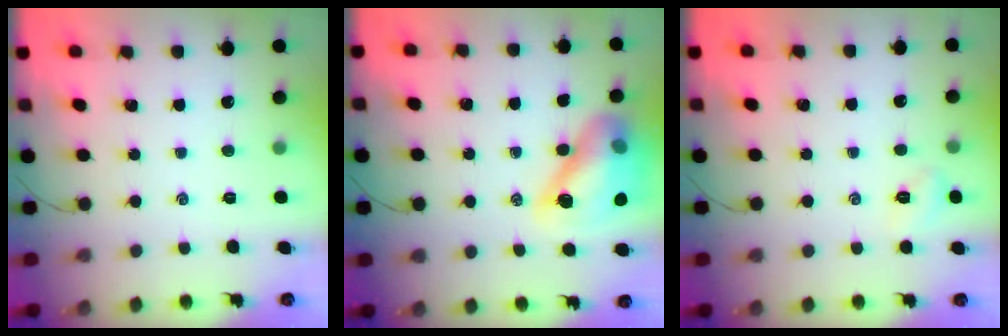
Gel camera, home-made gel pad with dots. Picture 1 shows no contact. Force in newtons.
{"total": 15.5, "press": 14.9, "slide": 4.1}
{"total": 4.4, "press": 4.2, "slide": 1.3}